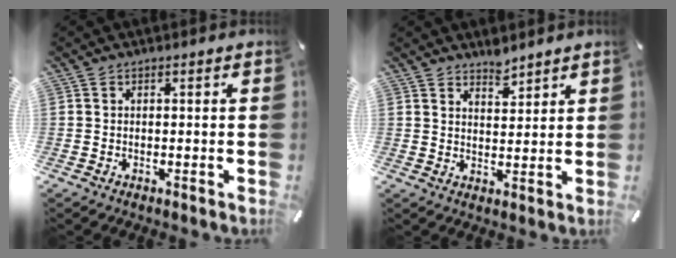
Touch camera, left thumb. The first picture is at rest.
{"total": 3.9, "force": [3.7, 1.2, 0.3], "torque": [0.003, -0.025, 0.068]}